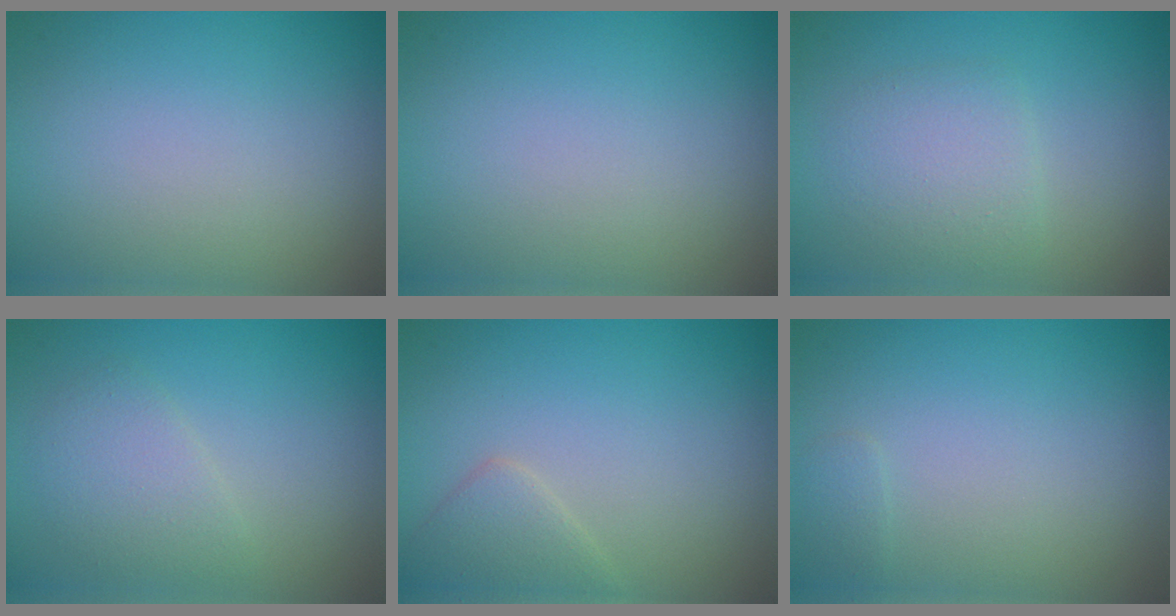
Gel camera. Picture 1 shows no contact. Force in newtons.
{"total": 0.0}
{"total": 2.6, "press": 2.6, "slide": 0.1}
{"total": 2.4, "press": 2.4, "slide": 0.2}
{"total": 2.2, "press": 2.2, "slide": 0.2}
{"total": 0.7, "press": 0.7, "slide": 0.0}